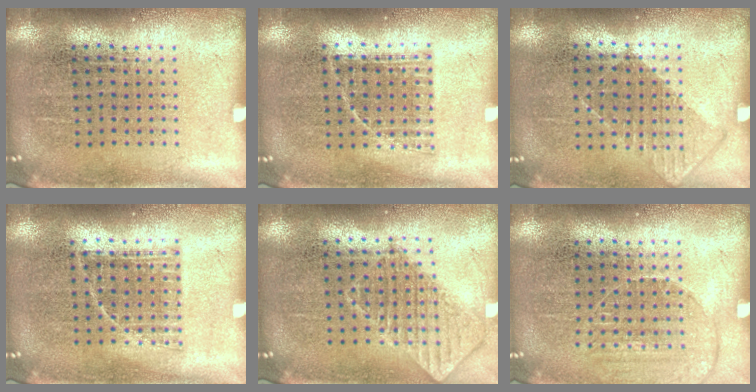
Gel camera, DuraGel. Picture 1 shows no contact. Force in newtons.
{"total": 0.8, "press": 0.7, "slide": 0.5}
{"total": 0.6, "press": 0.4, "slide": 0.4}
{"total": 0.8, "press": 0.7, "slide": 0.5}
{"total": 0.8, "press": 0.8, "slide": 0.0}
{"total": 1.4, "press": 1.3, "slide": 0.3}